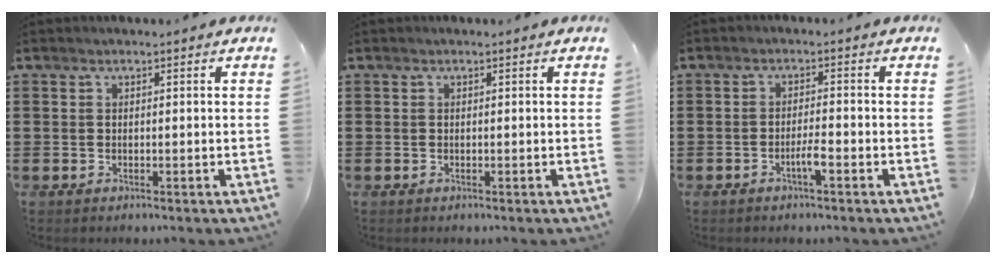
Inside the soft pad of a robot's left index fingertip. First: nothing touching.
{"total": 0.0}
{"total": 2.6, "force": [-1.3, 0.3, 2.2], "torque": [-0.041, 0.004, -0.023]}